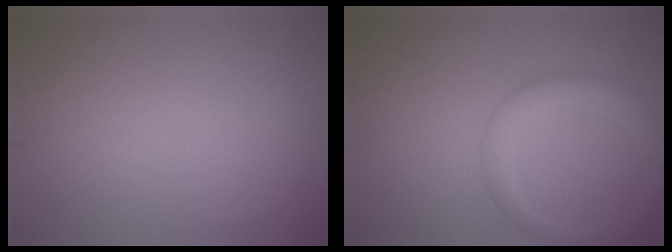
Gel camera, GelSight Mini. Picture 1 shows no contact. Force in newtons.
{"total": 3.8, "press": 3.8, "slide": 0.2}